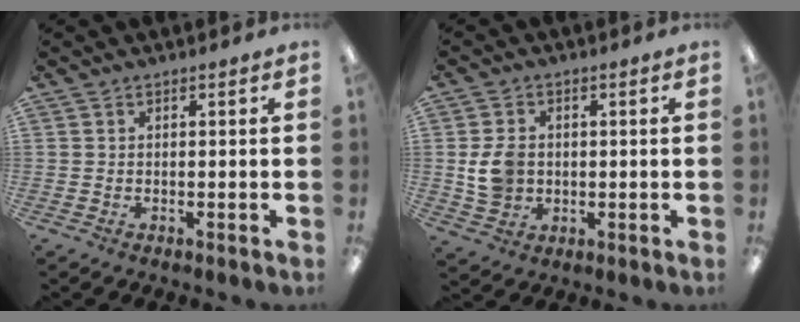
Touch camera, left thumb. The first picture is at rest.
{"total": 7.3, "force": [0.2, 6.0, 4.2], "torque": [-0.078, 0.008, 0.005]}